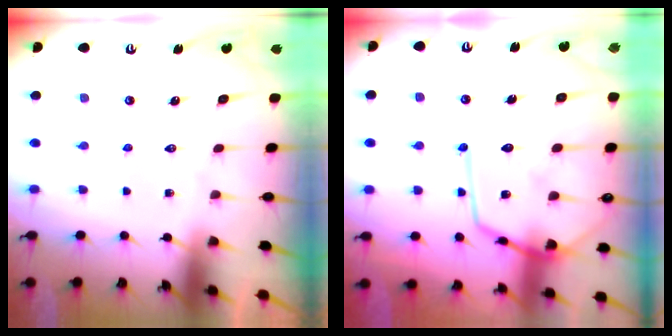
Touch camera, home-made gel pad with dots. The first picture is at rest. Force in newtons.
{"total": 15.1, "press": 15.1, "slide": 1.3}